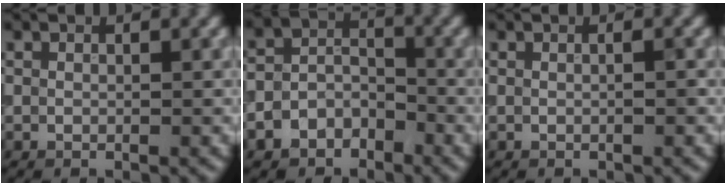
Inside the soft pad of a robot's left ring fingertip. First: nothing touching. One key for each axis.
{"total": 3.7, "fx": -2.3, "fy": 2.7, "fz": 1.2, "tx": -0.008, "ty": 0.006, "tz": -0.048}
{"total": 0.8, "fx": 0.0, "fy": 0.1, "fz": 0.8, "tx": -0.013, "ty": -0.001, "tz": -0.003}